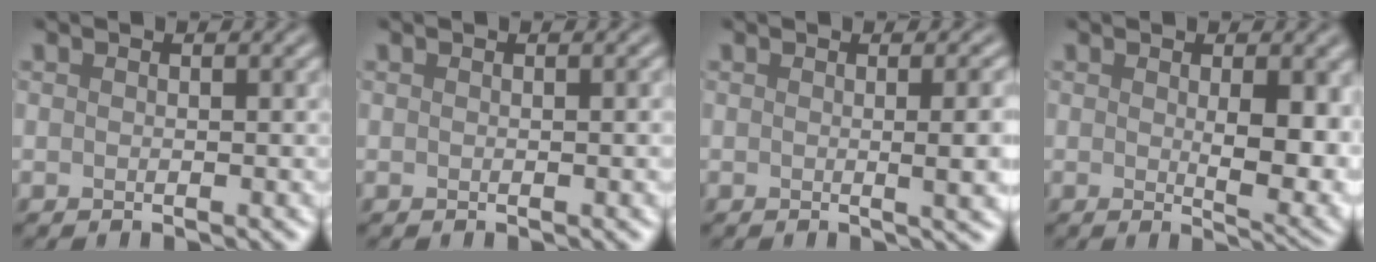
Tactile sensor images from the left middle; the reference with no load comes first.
{"total": 0.8, "force": [0.0, 0.3, 0.8], "torque": [-0.006, -0.002, 0.000]}
{"total": 4.7, "force": [0.0, 1.6, 4.4], "torque": [-0.039, 0.006, 0.002]}
{"total": 5.1, "force": [0.3, 1.5, 4.8], "torque": [-0.067, -0.008, 0.016]}